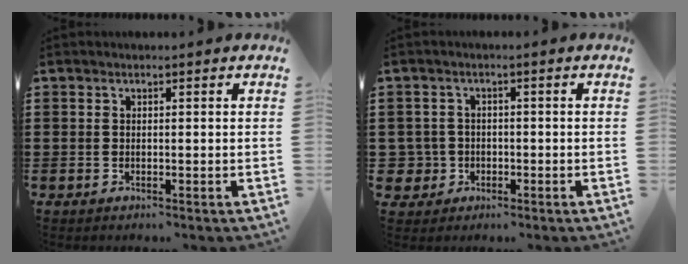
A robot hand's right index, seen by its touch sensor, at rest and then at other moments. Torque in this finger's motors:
{"motor_torque": [0.19, 0.19, 0.45, 0.05]}